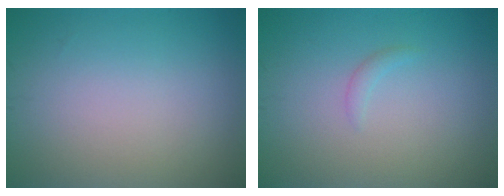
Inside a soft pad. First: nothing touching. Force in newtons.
{"total": 0.7, "press": 0.7, "slide": 0.1}